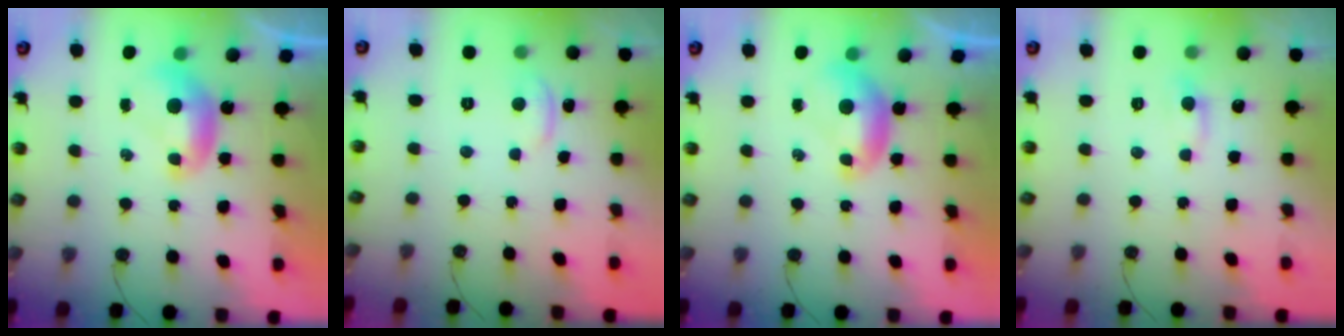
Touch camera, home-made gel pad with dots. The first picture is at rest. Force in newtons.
{"total": 1.8, "press": 1.7, "slide": 0.5}
{"total": 0.0}
{"total": 1.2, "press": 0.9, "slide": 0.7}